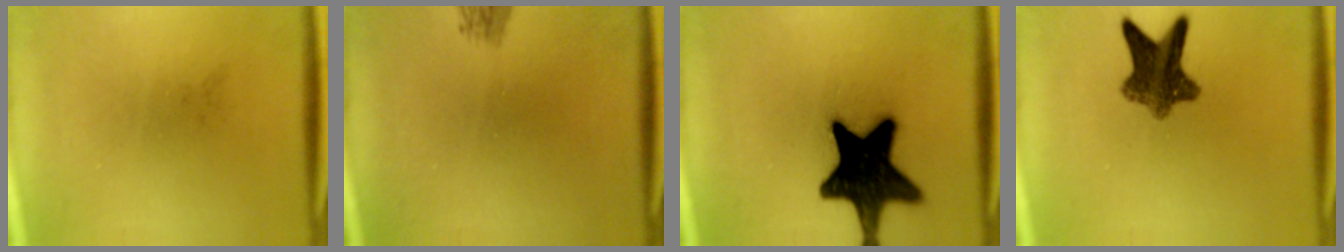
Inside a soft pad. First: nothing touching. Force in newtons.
{"total": 1.3}
{"total": 18.9}
{"total": 8.2}